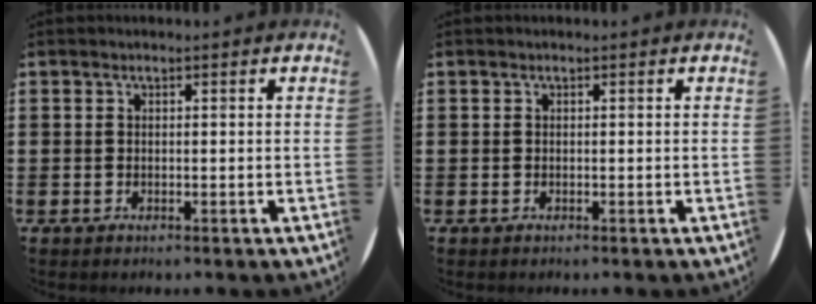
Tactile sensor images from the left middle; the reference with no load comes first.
{"total": 0.0}